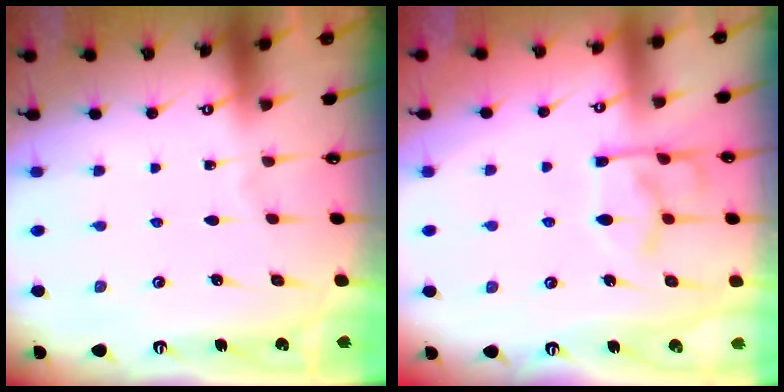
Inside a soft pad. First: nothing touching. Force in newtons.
{"total": 11.7, "press": 11.6, "slide": 0.9}